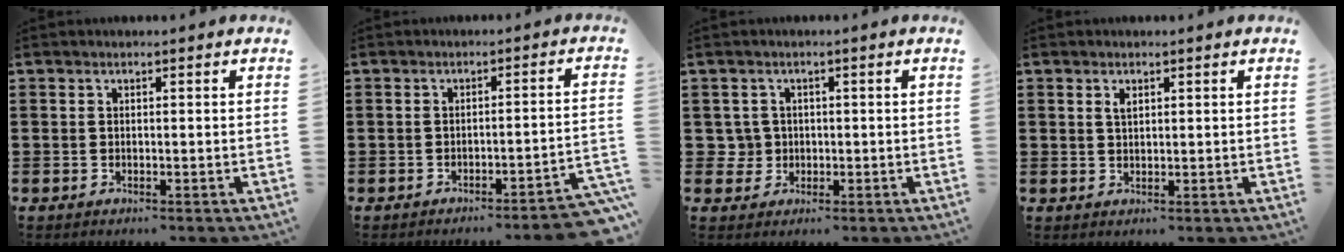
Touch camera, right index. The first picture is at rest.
{"total": 3.5, "force": [-3.0, -0.5, 1.7], "torque": [-0.029, -0.014, -0.061]}
{"total": 2.9, "force": [-0.2, 2.8, 0.5], "torque": [-0.030, 0.005, -0.009]}
{"total": 1.4, "force": [0.7, 0.7, 0.9], "torque": [-0.020, 0.005, 0.012]}